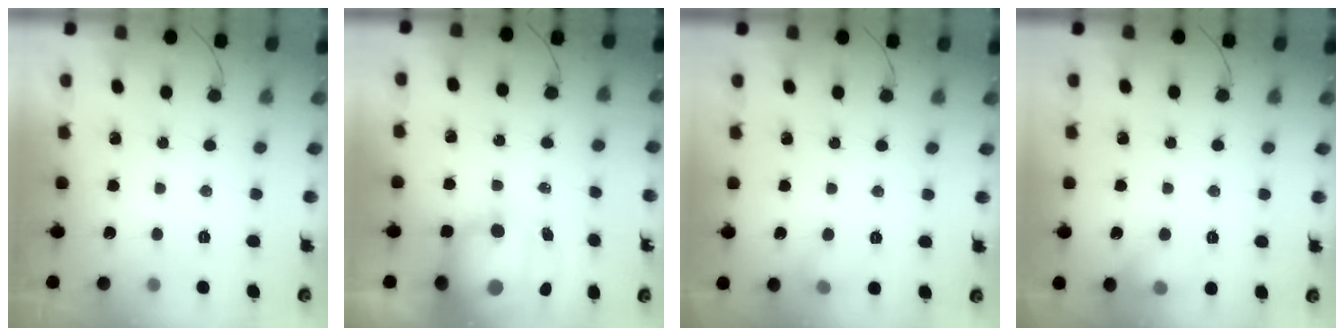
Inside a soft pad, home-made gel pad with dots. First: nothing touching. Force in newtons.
{"total": 15.3, "press": 14.9, "slide": 3.7}
{"total": 5.5, "press": 5.3, "slide": 1.5}
{"total": 6.6, "press": 6.4, "slide": 1.9}